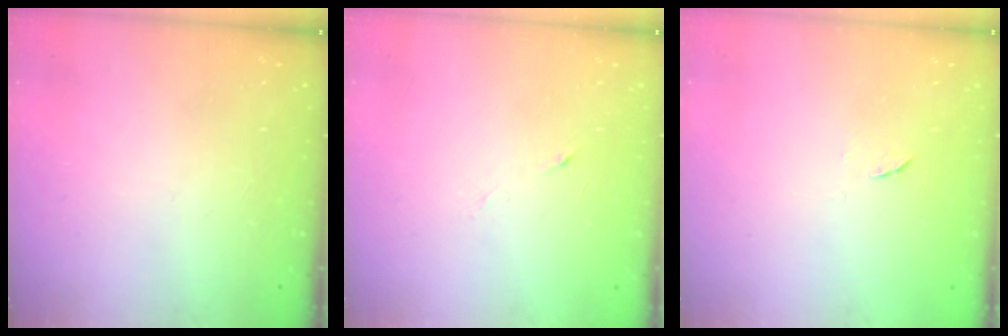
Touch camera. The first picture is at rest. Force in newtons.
{"total": 3.1, "press": 3.0, "slide": 1.0}
{"total": 4.8, "press": 4.8, "slide": 0.5}